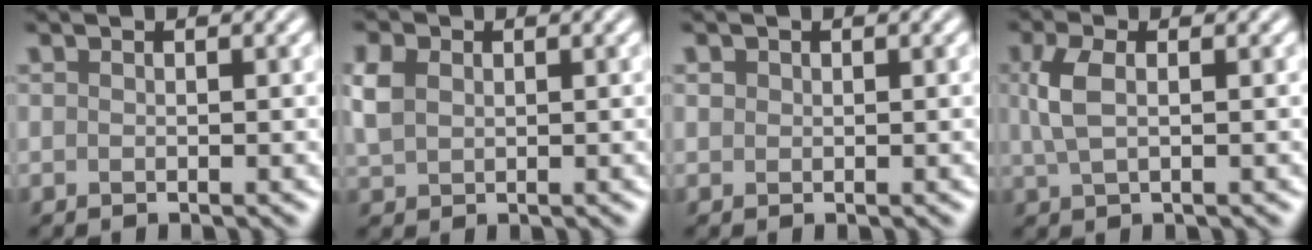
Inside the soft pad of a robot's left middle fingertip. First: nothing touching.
{"total": 2.8, "force": [0.8, 2.2, 1.6], "torque": [-0.044, 0.006, 0.015]}
{"total": 0.5, "force": [0.2, 0.5, 0.0], "torque": [0.002, 0.000, 0.004]}
{"total": 2.9, "force": [0.7, 1.4, 2.4], "torque": [-0.059, 0.004, 0.013]}